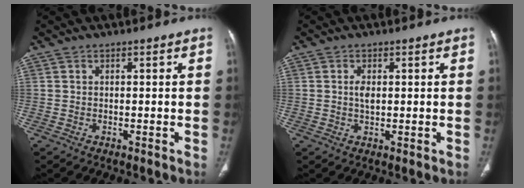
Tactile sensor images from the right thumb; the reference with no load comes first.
{"total": 2.3, "force": [0.4, 1.2, 2.0], "torque": [-0.035, -0.002, 0.007]}